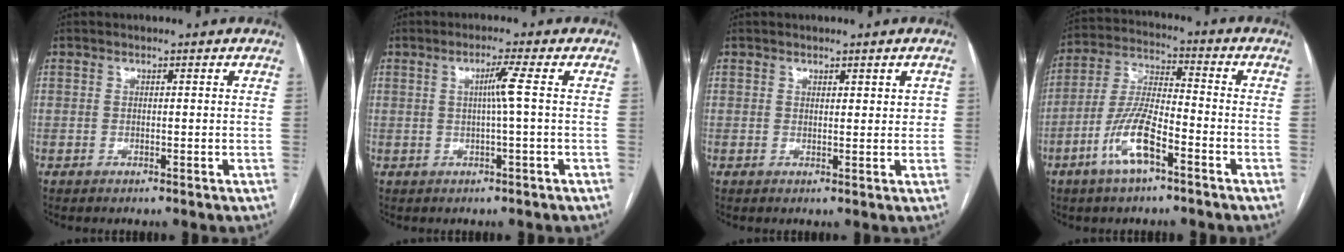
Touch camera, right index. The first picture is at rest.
{"total": 3.0, "force": [0.2, -1.0, 2.8], "torque": [-0.052, 0.002, 0.005]}
{"total": 1.9, "force": [0.7, 1.0, 1.4], "torque": [-0.016, 0.003, 0.010]}
{"total": 10.1, "force": [-5.1, 2.3, 8.4], "torque": [-0.182, 0.001, -0.097]}